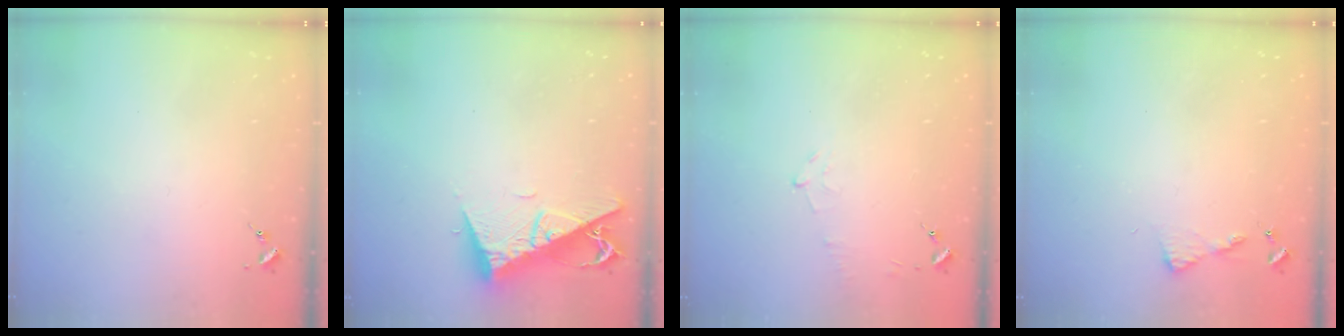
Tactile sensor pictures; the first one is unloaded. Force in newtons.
{"total": 13.5, "press": 13.5, "slide": 1.1}
{"total": 4.7, "press": 4.5, "slide": 1.5}
{"total": 4.5, "press": 4.4, "slide": 0.5}